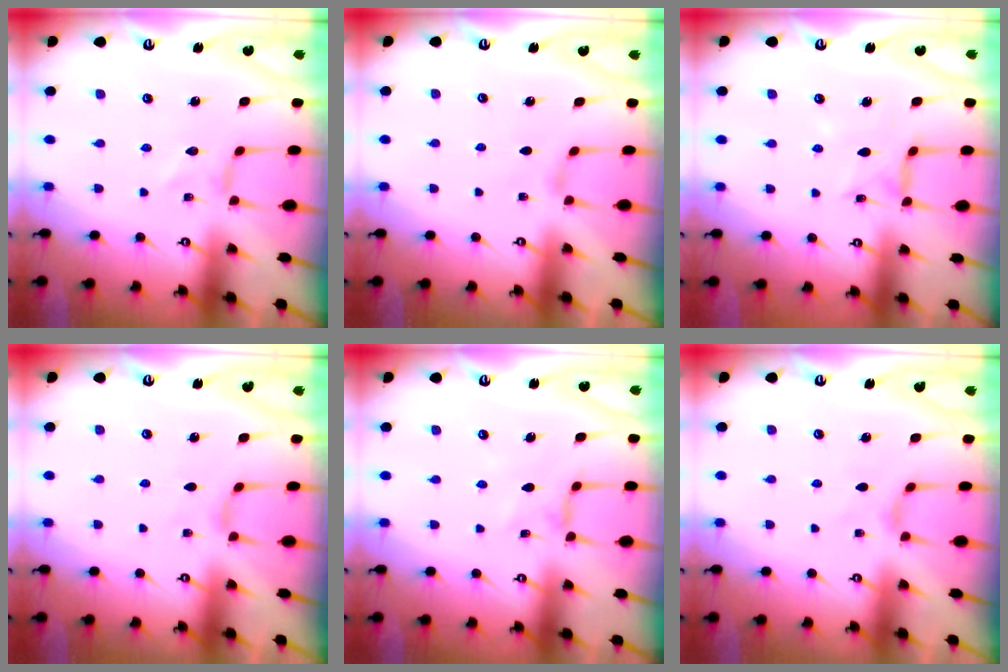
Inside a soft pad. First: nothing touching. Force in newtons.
{"total": 1.9, "press": 1.8, "slide": 0.5}
{"total": 4.4, "press": 4.4, "slide": 0.3}
{"total": 2.4, "press": 2.4, "slide": 0.4}
{"total": 3.2, "press": 3.2, "slide": 0.5}
{"total": 2.7, "press": 2.6, "slide": 0.6}